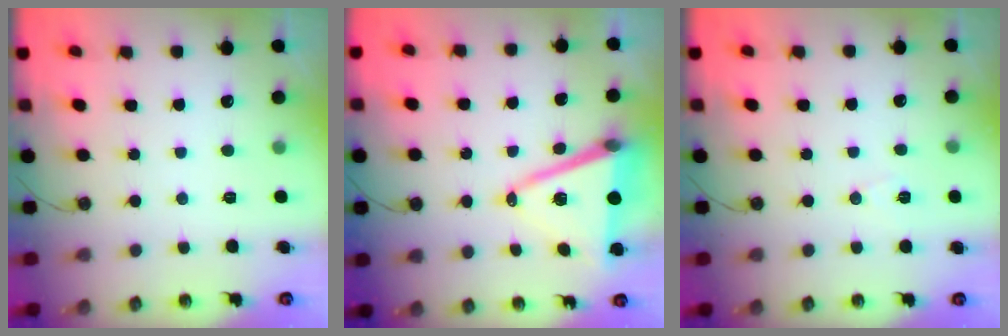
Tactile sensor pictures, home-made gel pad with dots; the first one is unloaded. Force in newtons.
{"total": 13.5, "press": 12.9, "slide": 3.9}
{"total": 5.8, "press": 4.9, "slide": 3.1}